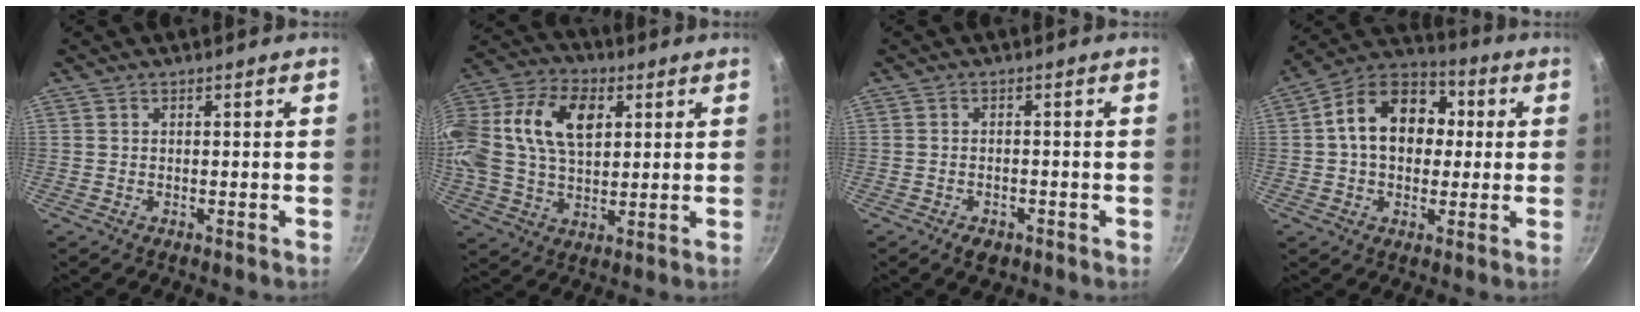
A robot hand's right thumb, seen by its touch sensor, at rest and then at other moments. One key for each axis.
{"total": 20.9, "fx": 4.8, "fy": 13.7, "fz": 15.0, "tx": -0.307, "ty": 0.025, "tz": 0.075}
{"total": 3.2, "fx": -1.8, "fy": 2.0, "fz": 1.7, "tx": -0.026, "ty": 0.014, "tz": -0.022}
{"total": 15.6, "fx": 1.9, "fy": 11.4, "fz": 10.4, "tx": -0.130, "ty": 0.031, "tz": 0.010}